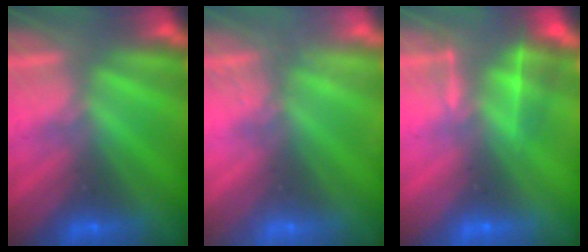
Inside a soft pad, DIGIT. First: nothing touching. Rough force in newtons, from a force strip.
{"total": 2.7}
{"total": 4.8}